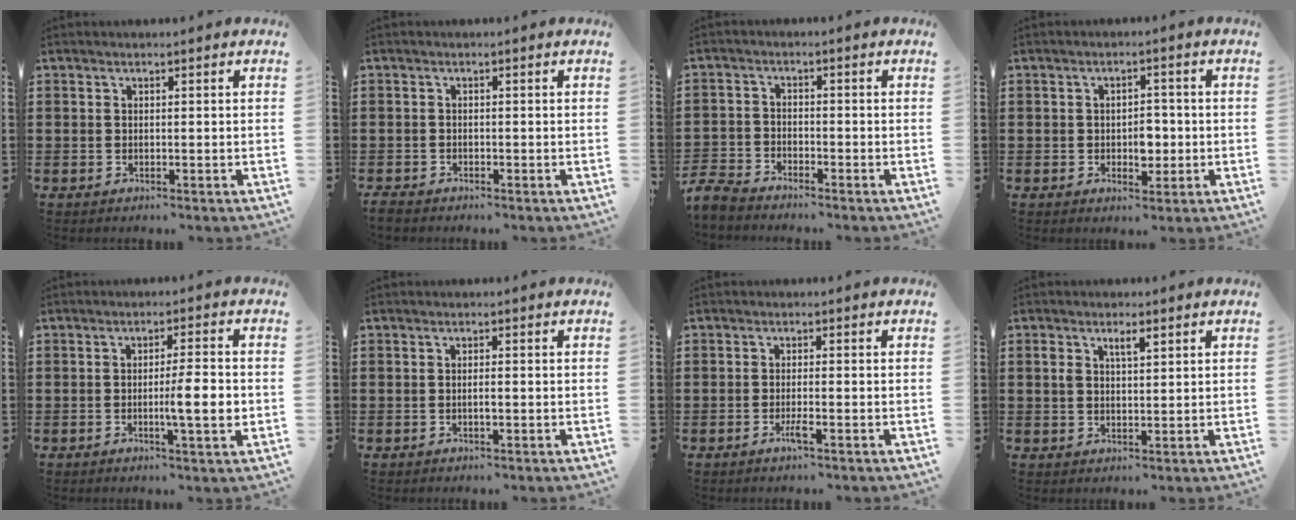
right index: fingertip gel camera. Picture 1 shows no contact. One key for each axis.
{"total": 1.0, "fx": -1.0, "fy": 0.2, "fz": 0.0, "tx": -0.003, "ty": 0.000, "tz": -0.021}
{"total": 3.6, "fx": -3.5, "fy": 0.6, "fz": 0.3, "tx": -0.030, "ty": -0.006, "tz": -0.079}
{"total": 3.5, "fx": -0.5, "fy": 2.1, "fz": 2.7, "tx": -0.045, "ty": 0.001, "tz": -0.013}
{"total": 6.1, "fx": -1.0, "fy": 0.6, "fz": 6.0, "tx": -0.092, "ty": -0.007, "tz": -0.020}
{"total": 1.3, "fx": -0.3, "fy": 0.3, "fz": 1.2, "tx": -0.024, "ty": -0.001, "tz": -0.005}
{"total": 2.3, "fx": -1.1, "fy": 0.1, "fz": 2.0, "tx": -0.047, "ty": -0.008, "tz": -0.024}
{"total": 2.9, "fx": 1.2, "fy": 1.2, "fz": 2.3, "tx": -0.049, "ty": 0.008, "tz": 0.020}